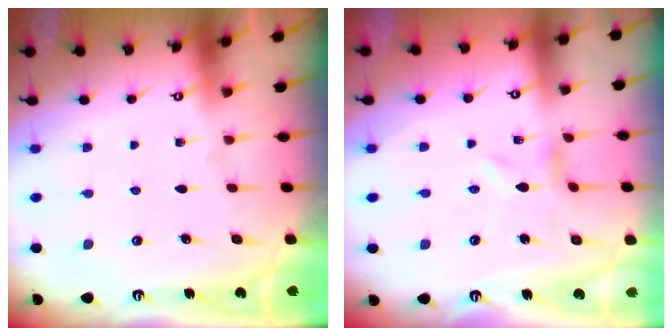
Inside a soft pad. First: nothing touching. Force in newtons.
{"total": 0.0}